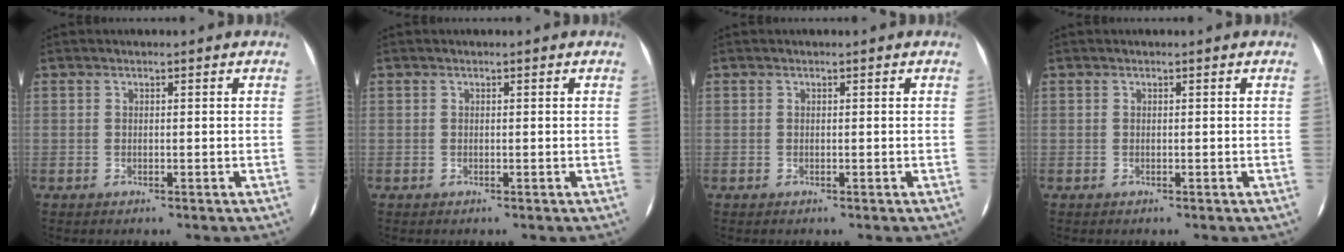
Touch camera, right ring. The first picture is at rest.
{"total": 0.0}
{"total": 0.0}
{"total": 0.0}